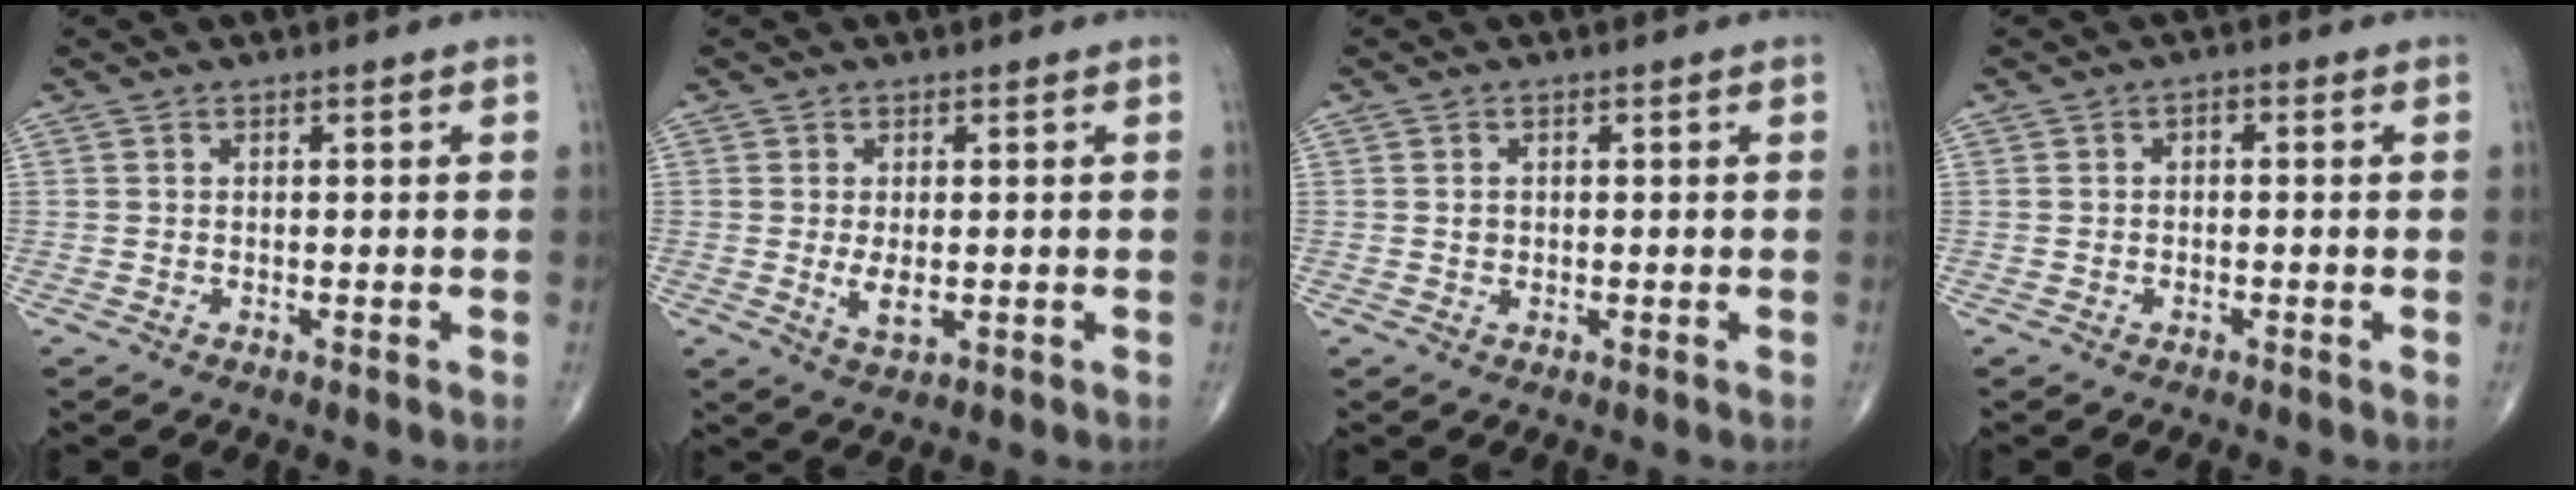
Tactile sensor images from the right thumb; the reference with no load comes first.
{"total": 3.3, "force": [-0.3, 1.6, 2.9], "torque": [-0.053, -0.009, -0.003]}
{"total": 1.1, "force": [0.1, 0.9, 0.6], "torque": [-0.009, 0.001, 0.002]}
{"total": 1.0, "force": [-0.1, 0.7, 0.7], "torque": [-0.004, 0.009, -0.008]}